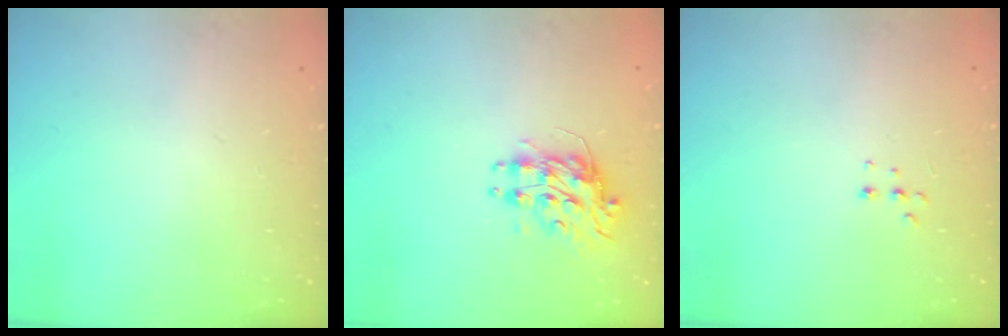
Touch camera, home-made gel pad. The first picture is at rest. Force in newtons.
{"total": 9.0, "press": 9.0, "slide": 0.7}
{"total": 3.4, "press": 3.3, "slide": 0.6}